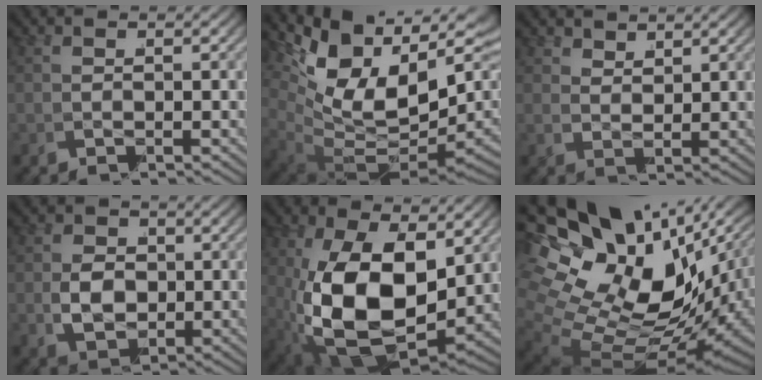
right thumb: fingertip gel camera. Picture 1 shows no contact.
{"total": 17.6, "force": [-0.2, 11.6, 13.3], "torque": [-0.252, -0.032, 0.019]}
{"total": 2.1, "force": [2.1, -0.2, -0.4], "torque": [0.019, 0.005, 0.037]}
{"total": 5.0, "force": [-0.4, 4.1, 2.9], "torque": [-0.063, -0.019, 0.005]}
{"total": 14.4, "force": [-1.8, 8.6, 11.3], "torque": [-0.255, -0.058, 0.004]}
{"total": 17.0, "force": [0.7, 11.7, 12.3], "torque": [-0.252, -0.029, 0.024]}